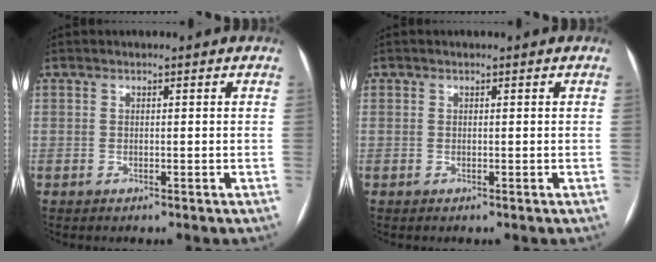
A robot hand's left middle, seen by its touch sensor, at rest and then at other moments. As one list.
[{"total": 0.0}]